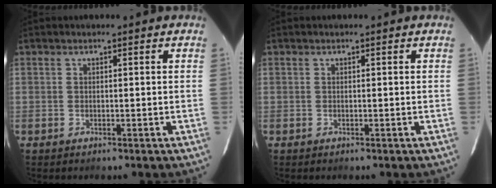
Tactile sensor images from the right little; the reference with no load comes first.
{"total": 0.0}